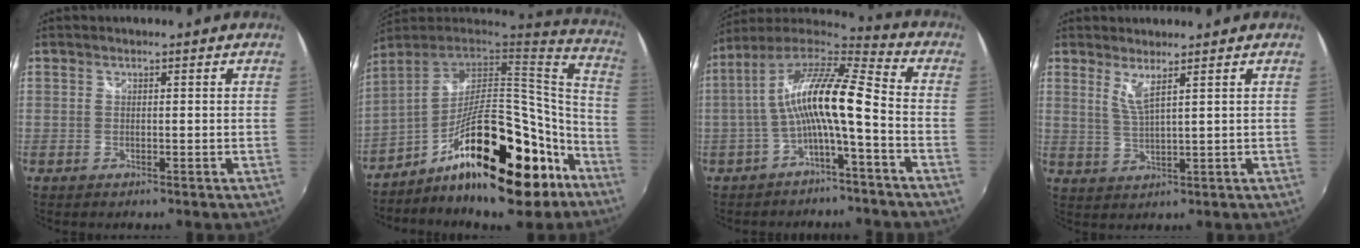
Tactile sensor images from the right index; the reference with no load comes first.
{"total": 24.6, "force": [-12.6, 8.9, 19.1], "torque": [-0.290, 0.005, -0.202]}
{"total": 14.1, "force": [-2.2, 2.2, 13.8], "torque": [-0.262, 0.018, -0.045]}
{"total": 3.3, "force": [2.2, -0.2, 2.5], "torque": [-0.053, -0.010, 0.039]}